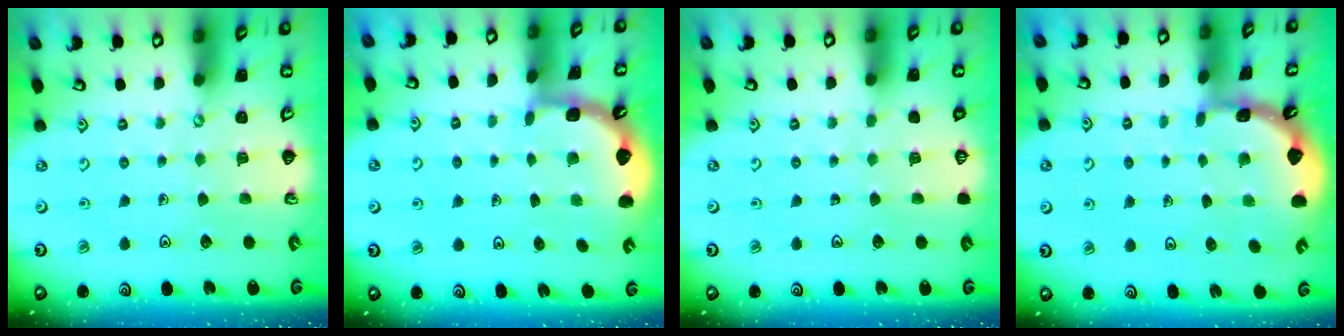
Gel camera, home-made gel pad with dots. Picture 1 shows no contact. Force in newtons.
{"total": 1.9, "press": 1.9, "slide": 0.2}
{"total": 0.0}
{"total": 1.6, "press": 1.6, "slide": 0.2}